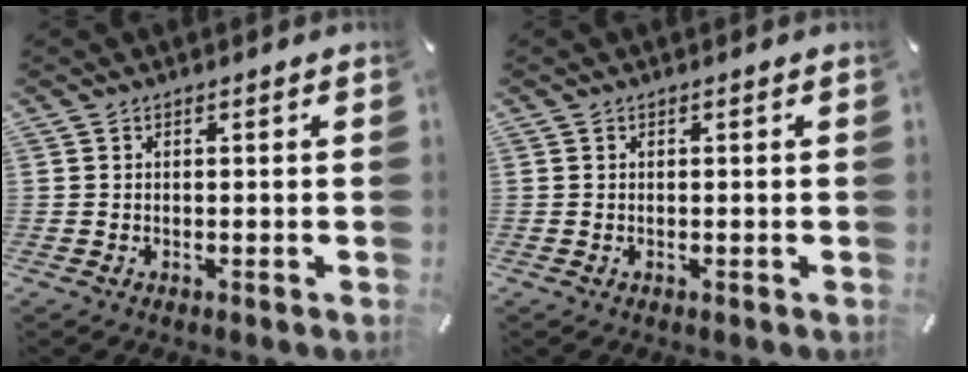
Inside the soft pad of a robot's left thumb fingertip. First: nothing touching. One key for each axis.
{"total": 0.0}